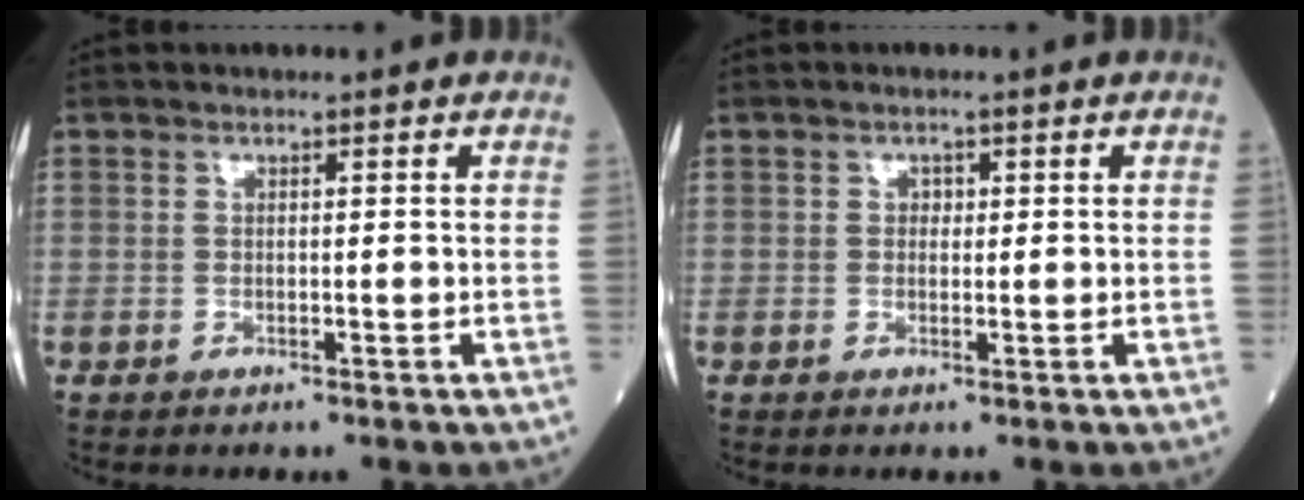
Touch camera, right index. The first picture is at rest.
{"total": 1.0, "force": [0.1, 0.8, 0.5], "torque": [-0.005, 0.003, 0.000]}